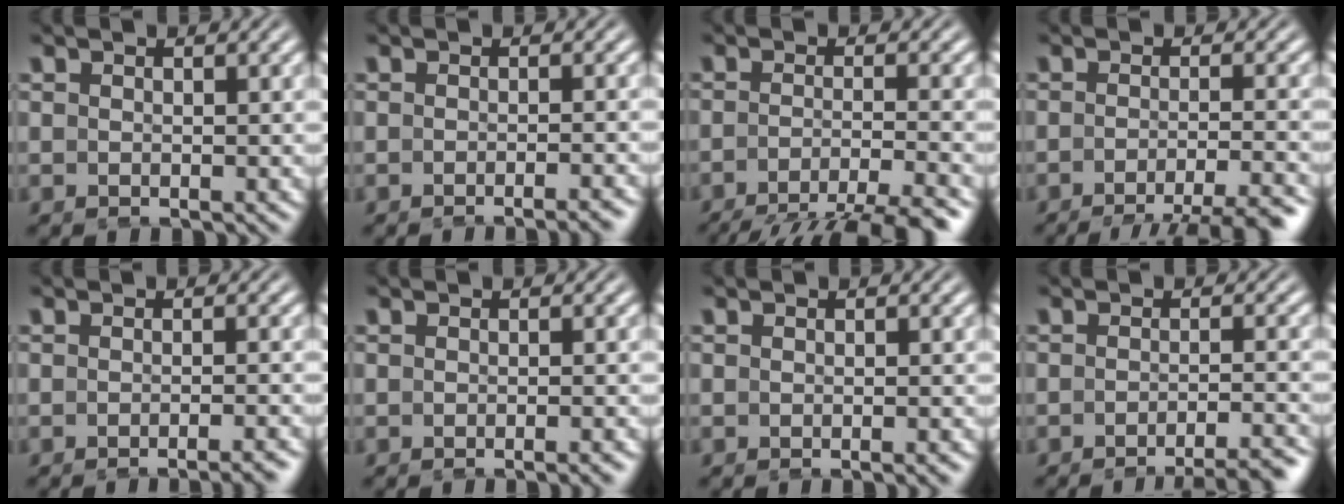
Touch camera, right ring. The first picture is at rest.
{"total": 2.4, "force": [-2.2, 0.1, 1.1], "torque": [-0.012, 0.004, -0.035]}
{"total": 9.5, "force": [-7.5, 2.9, 5.1], "torque": [-0.067, -0.028, -0.103]}
{"total": 10.6, "force": [-9.3, 2.7, 4.2], "torque": [-0.042, -0.018, -0.138]}
{"total": 3.3, "force": [-3.0, 0.2, 1.3], "torque": [-0.013, 0.002, -0.047]}
{"total": 1.3, "force": [-1.1, -0.1, 0.6], "torque": [-0.009, 0.005, -0.019]}
{"total": 0.7, "force": [-0.6, -0.2, 0.4], "torque": [-0.005, 0.003, -0.011]}
{"total": 8.9, "force": [-8.3, 1.6, 2.8], "torque": [-0.017, -0.008, -0.126]}